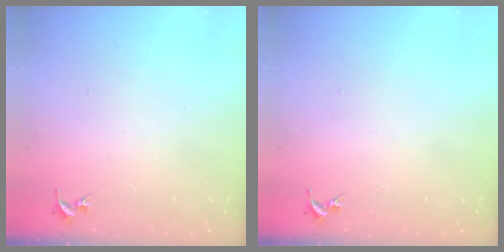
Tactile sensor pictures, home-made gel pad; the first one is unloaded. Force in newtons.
{"total": 0.0}